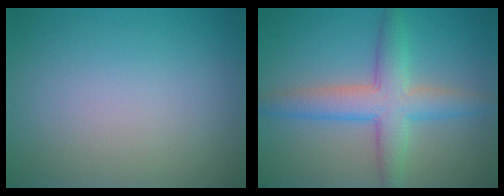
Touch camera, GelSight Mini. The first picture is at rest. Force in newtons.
{"total": 5.1, "press": 5.1, "slide": 0.2}